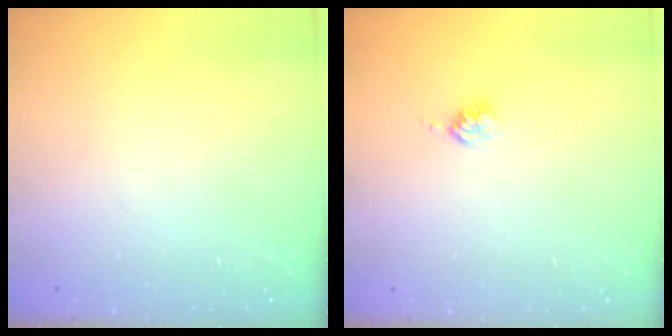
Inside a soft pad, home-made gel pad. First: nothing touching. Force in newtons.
{"total": 2.5, "press": 2.5, "slide": 0.3}